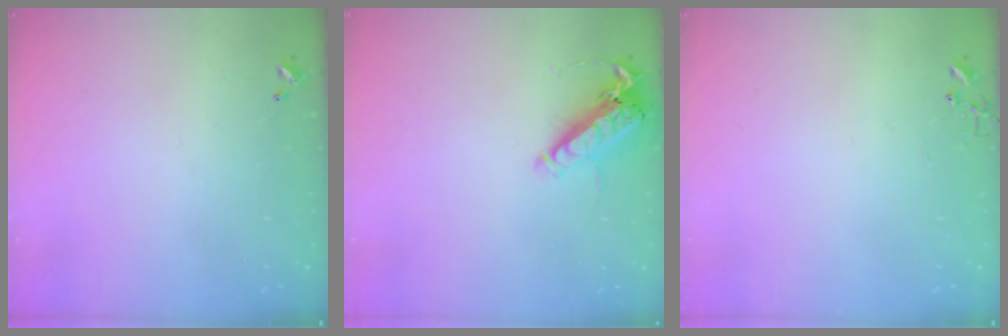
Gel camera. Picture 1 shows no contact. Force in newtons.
{"total": 14.2, "press": 14.0, "slide": 2.5}
{"total": 0.0}